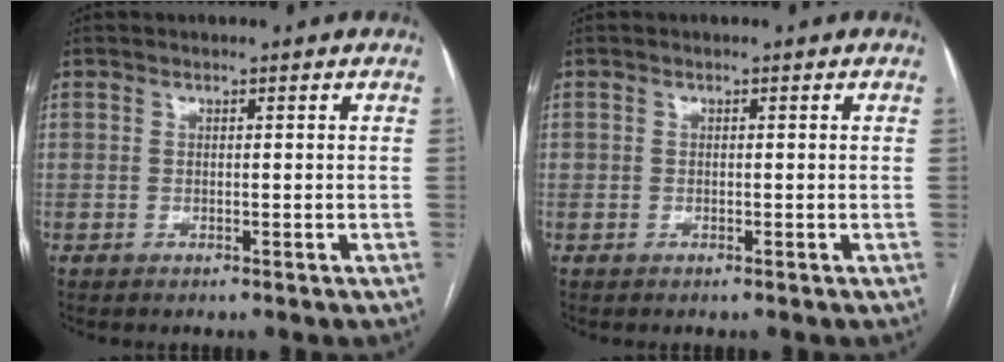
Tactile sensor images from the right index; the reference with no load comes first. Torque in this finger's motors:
{"motor_torque": [0.37, 0.27, 0.13, 0.05]}